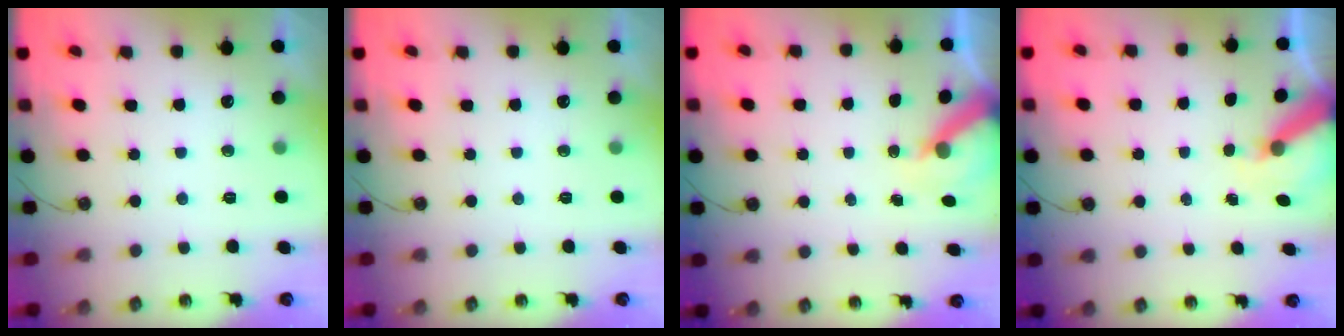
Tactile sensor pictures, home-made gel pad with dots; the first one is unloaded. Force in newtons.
{"total": 0.0}
{"total": 6.0, "press": 5.9, "slide": 0.7}
{"total": 6.5, "press": 6.5, "slide": 0.4}